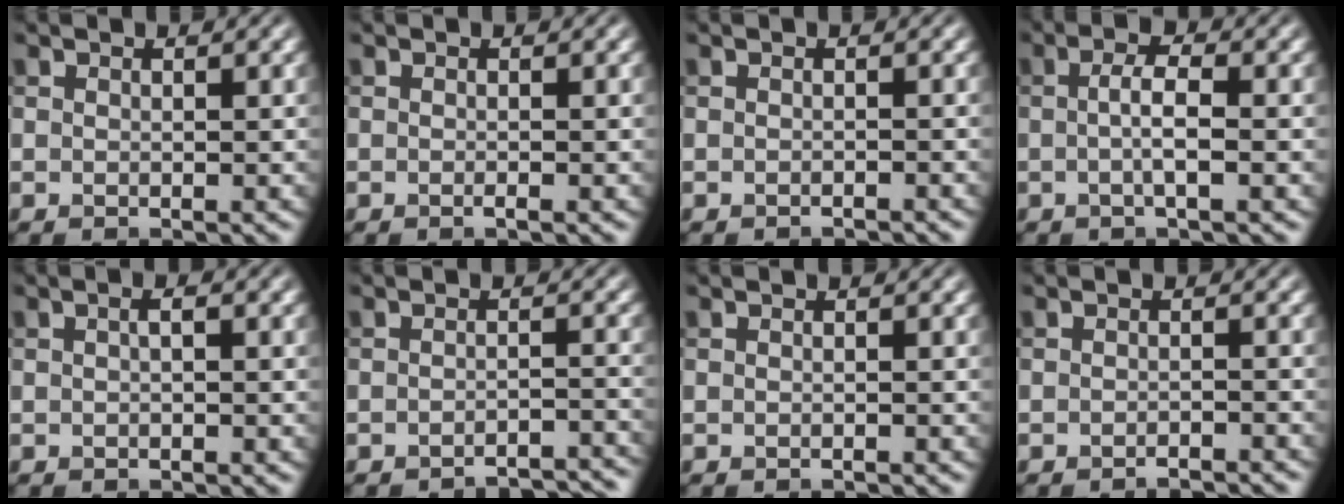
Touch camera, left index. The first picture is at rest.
{"total": 0.5, "force": [-0.2, 0.0, 0.5], "torque": [-0.007, -0.002, -0.006]}
{"total": 1.0, "force": [-1.0, 0.1, 0.2], "torque": [0.001, 0.000, -0.017]}
{"total": 2.7, "force": [-0.1, 0.5, 2.7], "torque": [-0.048, 0.003, -0.005]}
{"total": 0.9, "force": [0.0, 0.2, 0.9], "torque": [-0.017, 0.003, 0.001]}
{"total": 4.2, "force": [-4.0, 0.4, 0.9], "torque": [-0.006, 0.003, -0.052]}
{"total": 0.6, "force": [-0.6, 0.1, 0.2], "torque": [0.000, 0.001, -0.010]}
{"total": 1.9, "force": [-1.7, 0.2, 0.6], "torque": [0.004, 0.006, -0.027]}